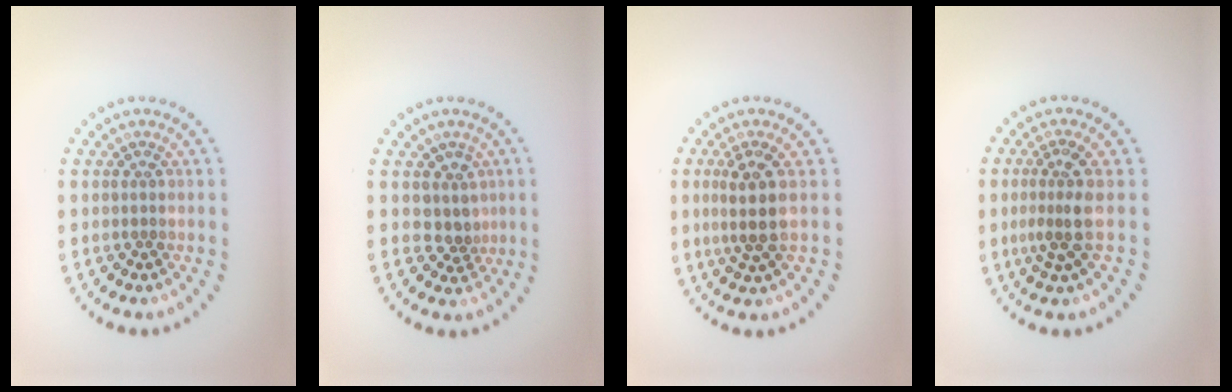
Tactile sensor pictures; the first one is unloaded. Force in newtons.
{"total": 2.3, "press": 1.6, "slide": 1.7}
{"total": 2.9, "press": 2.4, "slide": 1.7}
{"total": 2.8, "press": 2.1, "slide": 1.9}